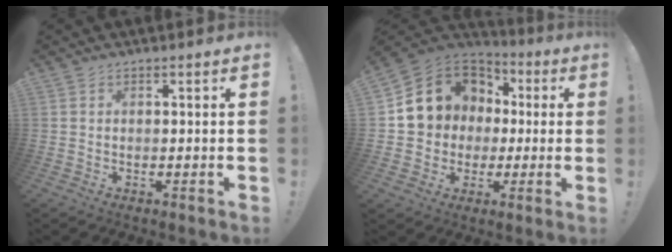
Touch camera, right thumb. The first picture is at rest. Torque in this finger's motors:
{"motor_torque": [1.69, 1.69, 0.09, 0.03, 0.39]}